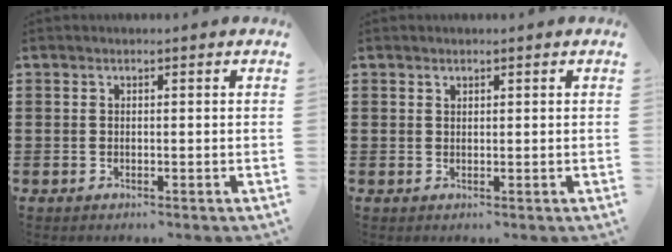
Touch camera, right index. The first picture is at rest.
{"total": 0.7, "force": [0.6, 0.5, 0.1], "torque": [-0.003, 0.002, 0.011]}